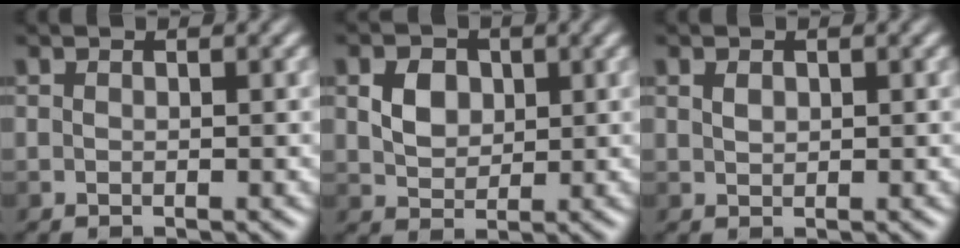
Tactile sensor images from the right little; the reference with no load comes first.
{"total": 3.0, "force": [0.7, 2.3, 1.8], "torque": [-0.036, 0.001, 0.010]}
{"total": 0.9, "force": [0.4, 0.6, 0.5], "torque": [-0.013, 0.000, 0.009]}